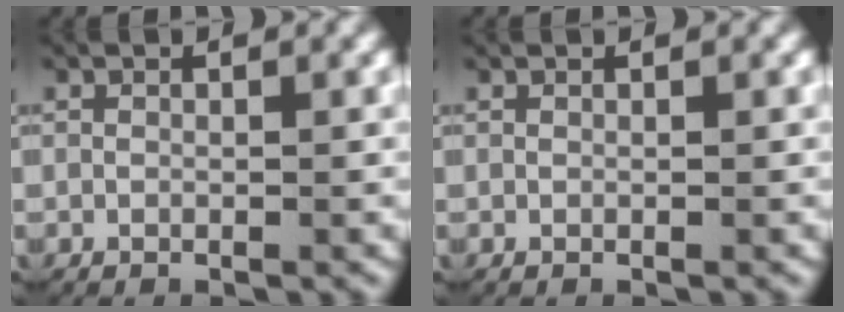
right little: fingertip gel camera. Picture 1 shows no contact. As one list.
[{"total": 0.0}]